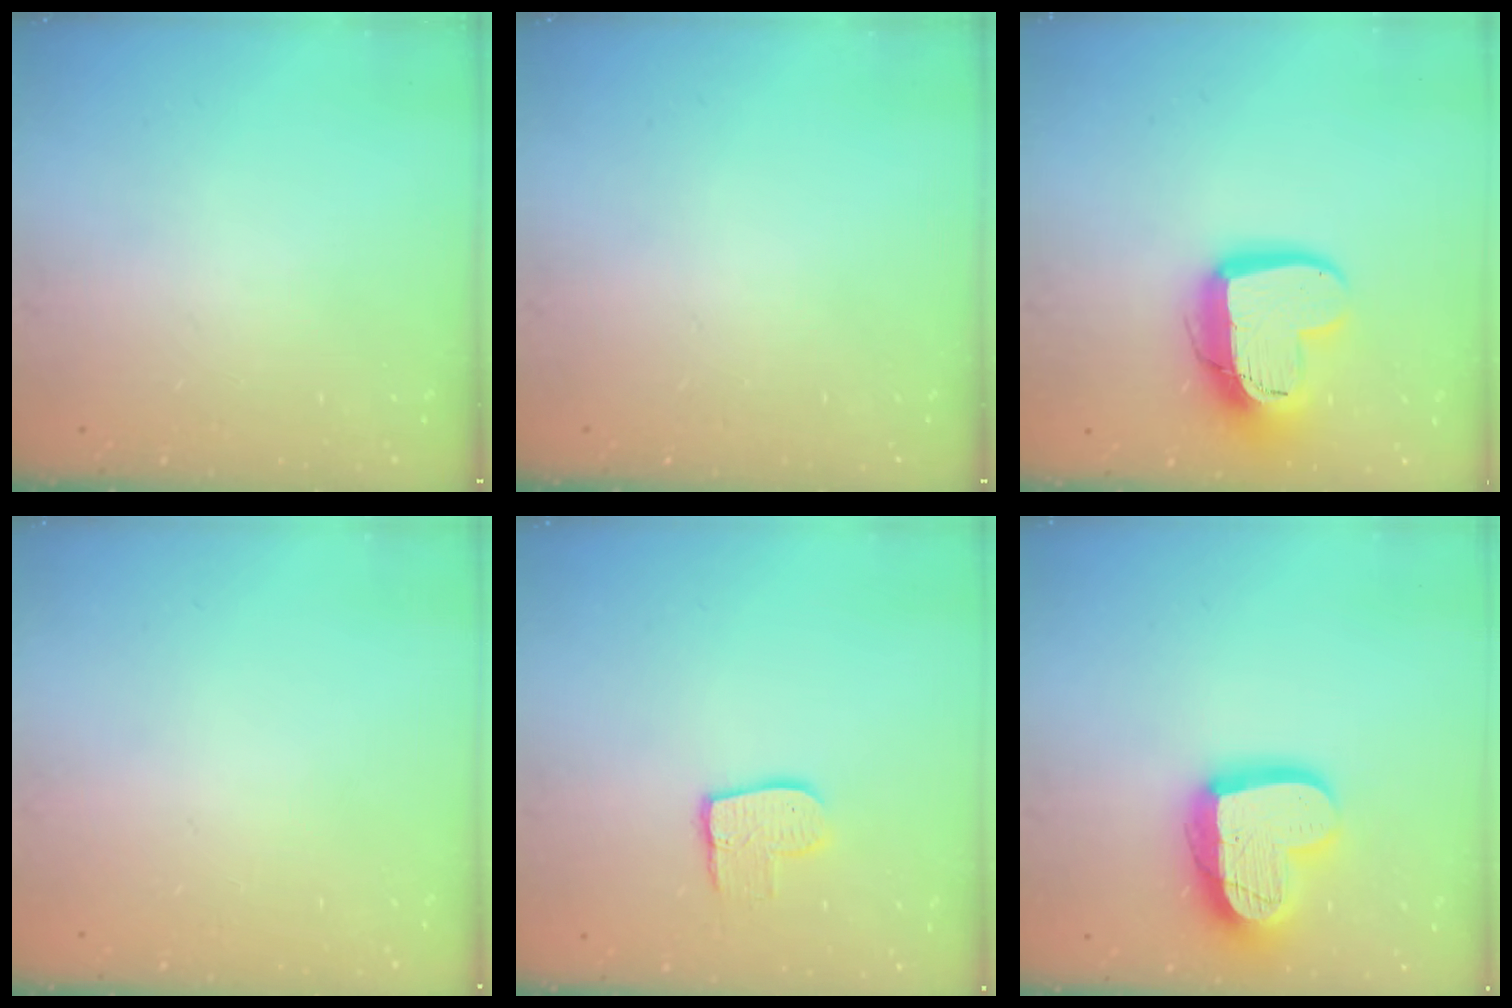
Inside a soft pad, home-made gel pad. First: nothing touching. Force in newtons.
{"total": 0.0}
{"total": 16.3, "press": 16.3, "slide": 1.4}
{"total": 0.0}
{"total": 8.9, "press": 8.8, "slide": 0.5}
{"total": 19.1, "press": 19.0, "slide": 2.0}